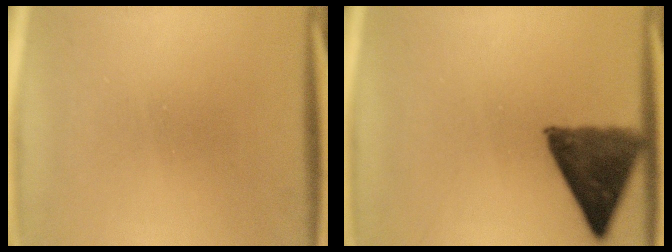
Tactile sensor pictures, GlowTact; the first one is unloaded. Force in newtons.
{"total": 10.5}